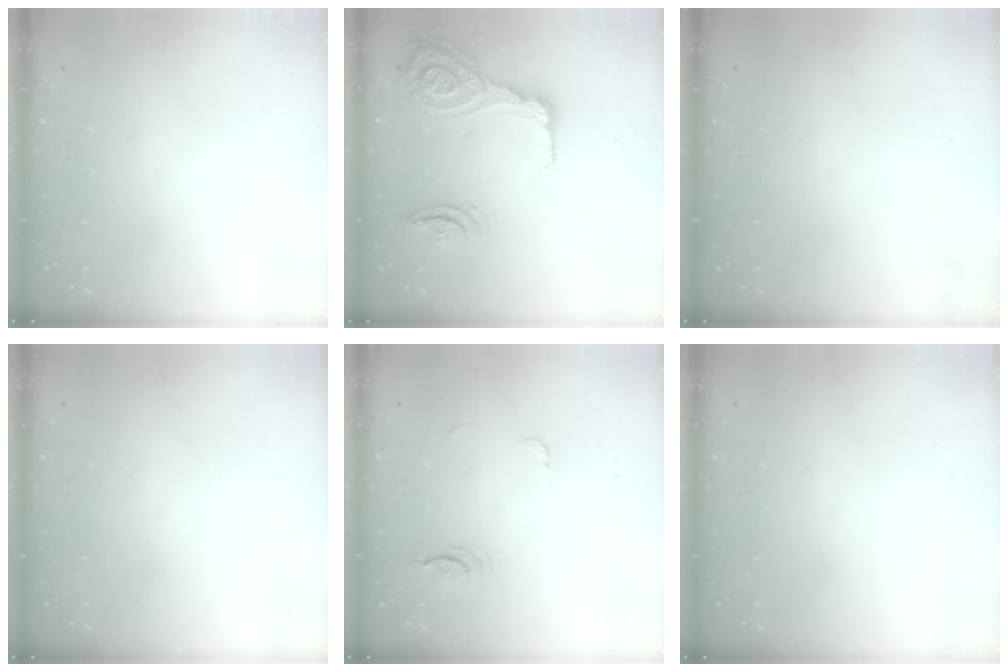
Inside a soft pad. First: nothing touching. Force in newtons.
{"total": 18.9, "press": 18.6, "slide": 3.2}
{"total": 0.0}
{"total": 0.0}
{"total": 3.9, "press": 3.6, "slide": 1.7}
{"total": 0.0}